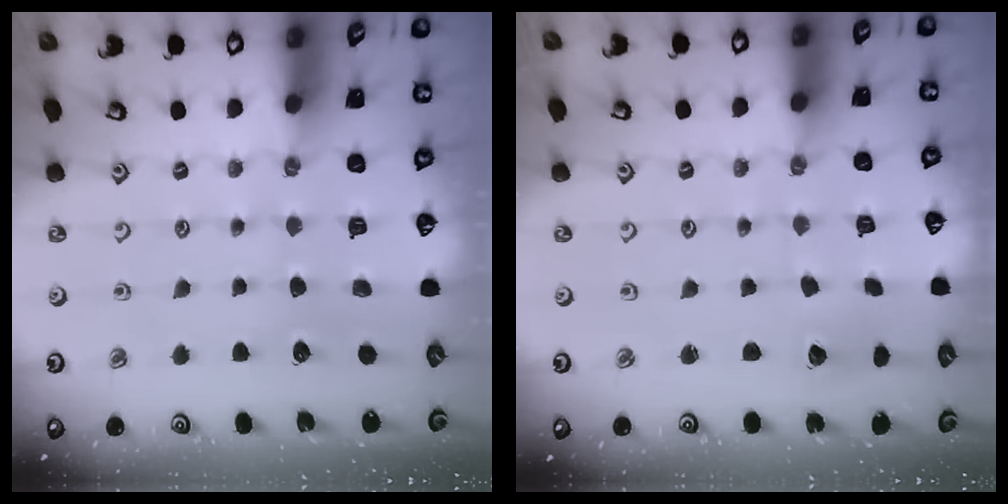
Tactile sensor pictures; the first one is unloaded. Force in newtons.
{"total": 2.4, "press": 2.4, "slide": 0.2}